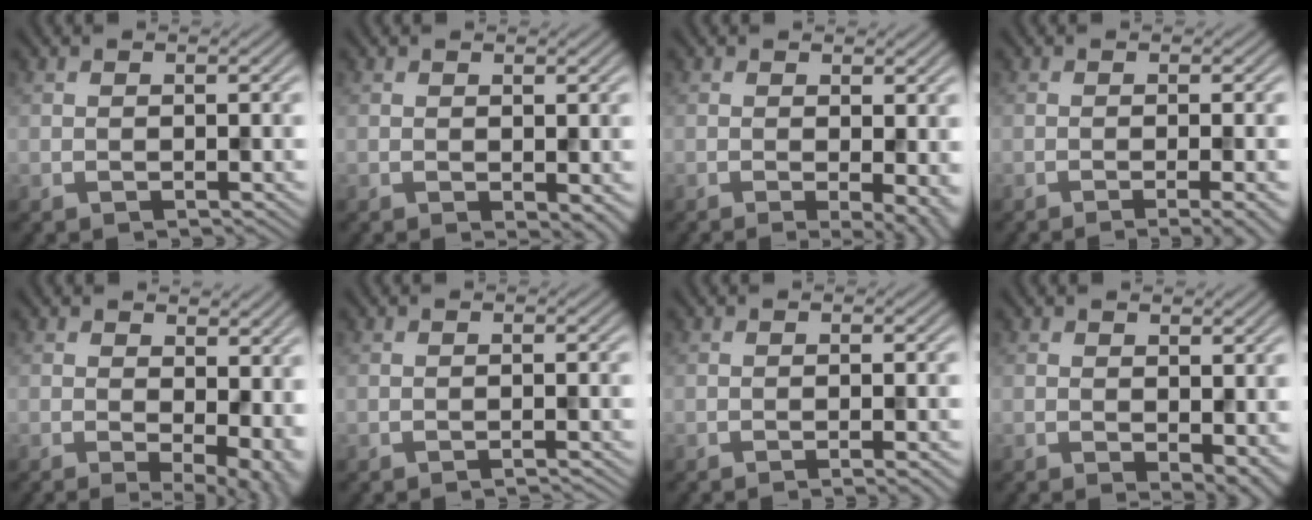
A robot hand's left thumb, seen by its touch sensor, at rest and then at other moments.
{"total": 2.0, "force": [-0.3, 1.0, 1.7], "torque": [-0.023, -0.009, -0.002]}
{"total": 4.1, "force": [-0.6, 1.0, 4.0], "torque": [-0.056, -0.009, -0.008]}
{"total": 4.0, "force": [-1.5, 0.8, 3.6], "torque": [-0.043, 0.001, -0.026]}
{"total": 6.9, "force": [0.5, 3.3, 6.1], "torque": [-0.088, -0.011, 0.017]}
{"total": 0.9, "force": [-0.8, 0.1, 0.5], "torque": [-0.001, 0.001, -0.019]}
{"total": 2.0, "force": [-0.8, 0.5, 1.8], "torque": [-0.017, 0.001, -0.018]}
{"total": 3.9, "force": [-0.5, 2.0, 3.3], "torque": [-0.044, -0.012, -0.001]}